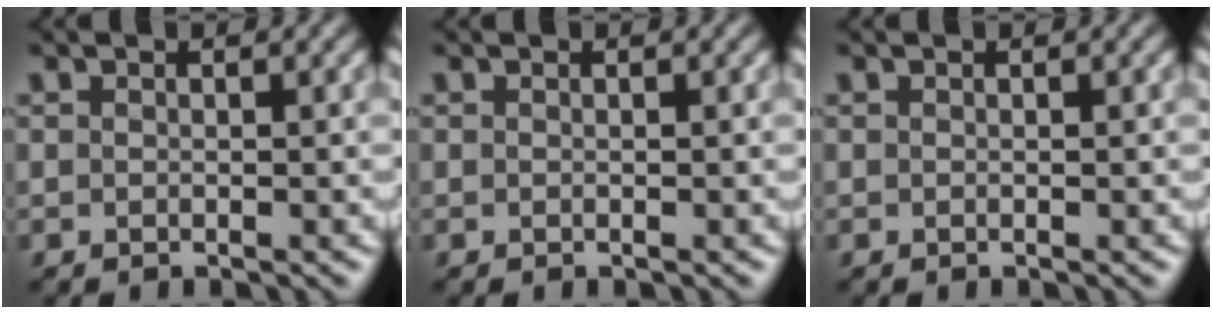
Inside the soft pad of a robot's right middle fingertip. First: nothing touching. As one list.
[{"total": 0.0}, {"total": 0.0}]